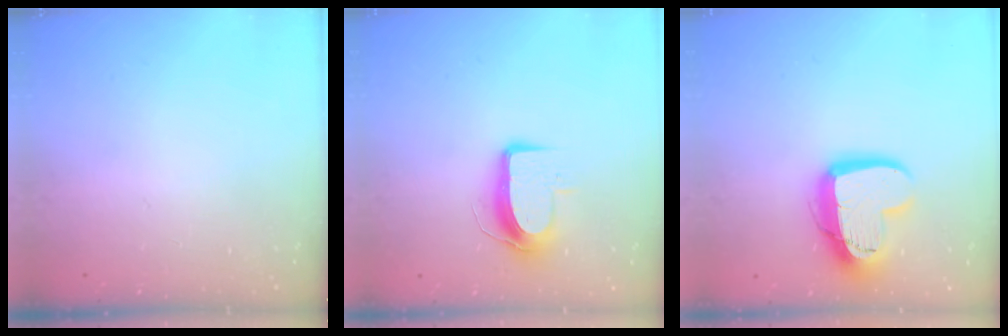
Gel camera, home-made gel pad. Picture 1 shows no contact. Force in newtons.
{"total": 10.0, "press": 10.0, "slide": 1.0}
{"total": 15.3, "press": 15.2, "slide": 1.2}